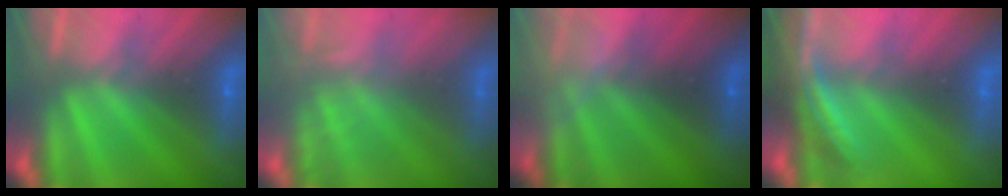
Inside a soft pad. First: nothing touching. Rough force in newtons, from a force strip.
{"total": 2.2}
{"total": 2.4}
{"total": 3.7}